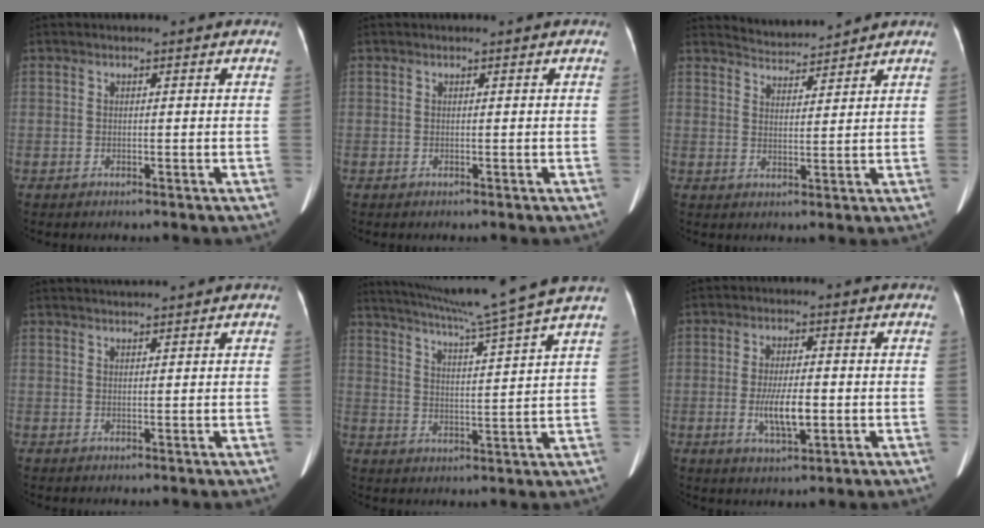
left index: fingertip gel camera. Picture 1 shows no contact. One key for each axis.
{"total": 0.0}
{"total": 4.1, "fx": 4.1, "fy": 0.0, "fz": -0.5, "tx": -0.001, "ty": 0.010, "tz": 0.073}
{"total": 2.4, "fx": 2.2, "fy": -0.6, "fz": 0.7, "tx": -0.005, "ty": 0.018, "tz": 0.043}
{"total": 15.6, "fx": 13.2, "fy": -2.9, "fz": 7.7, "tx": -0.134, "ty": -0.024, "tz": 0.187}
{"total": 6.3, "fx": -1.3, "fy": 1.7, "fz": 5.9, "tx": -0.115, "ty": -0.007, "tz": -0.020}